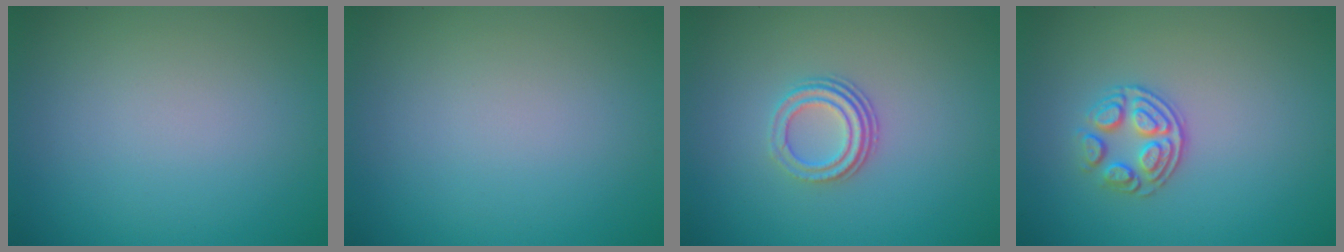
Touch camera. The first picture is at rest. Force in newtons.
{"total": 0.0}
{"total": 2.9, "press": 2.0, "slide": 2.0}
{"total": 2.9, "press": 2.5, "slide": 1.4}